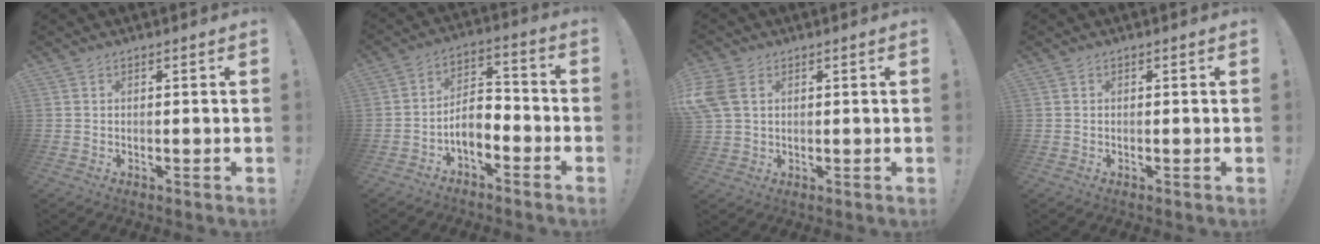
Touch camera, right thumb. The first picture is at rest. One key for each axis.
{"total": 7.4, "fx": -4.4, "fy": 4.3, "fz": 4.1, "tx": -0.077, "ty": 0.019, "tz": -0.078}
{"total": 7.6, "fx": 2.3, "fy": 5.4, "fz": 4.9, "tx": -0.103, "ty": 0.003, "tz": 0.049}
{"total": 0.0}